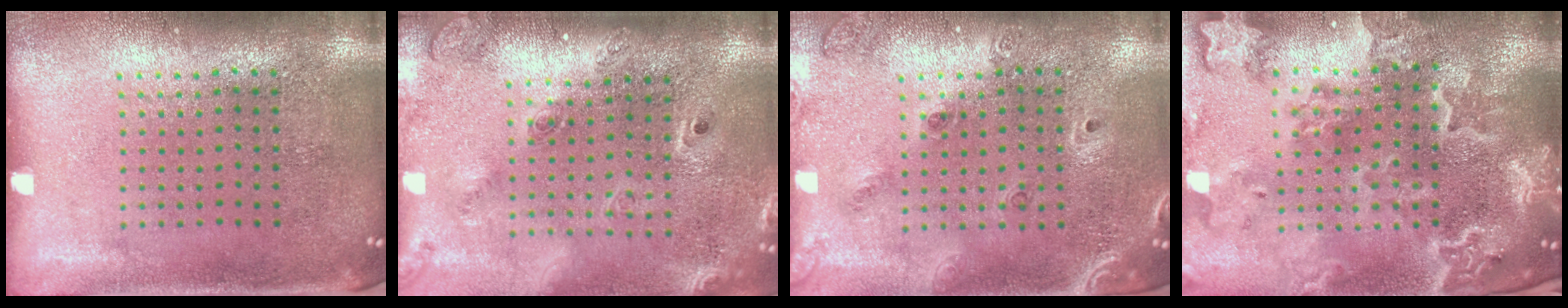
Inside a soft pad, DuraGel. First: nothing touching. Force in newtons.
{"total": 2.4, "press": 1.7, "slide": 1.7}
{"total": 1.6, "press": 1.4, "slide": 0.9}
{"total": 4.4, "press": 3.6, "slide": 2.5}